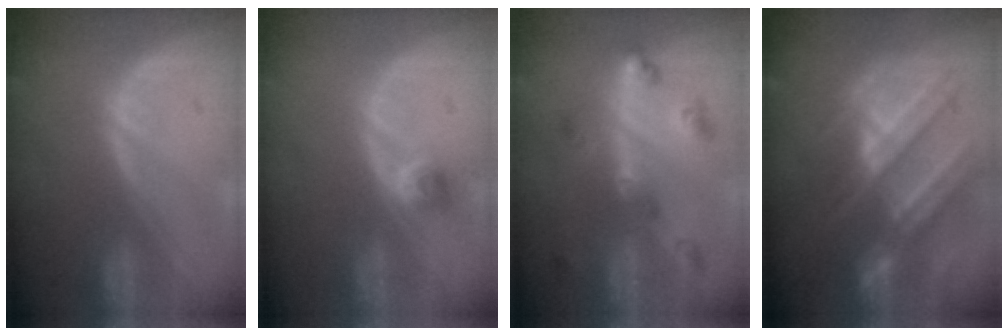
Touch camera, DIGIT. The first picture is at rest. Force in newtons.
{"total": 2.4, "press": 2.1, "slide": 1.2}
{"total": 6.6, "press": 5.8, "slide": 3.2}
{"total": 10.4, "press": 9.6, "slide": 4.0}